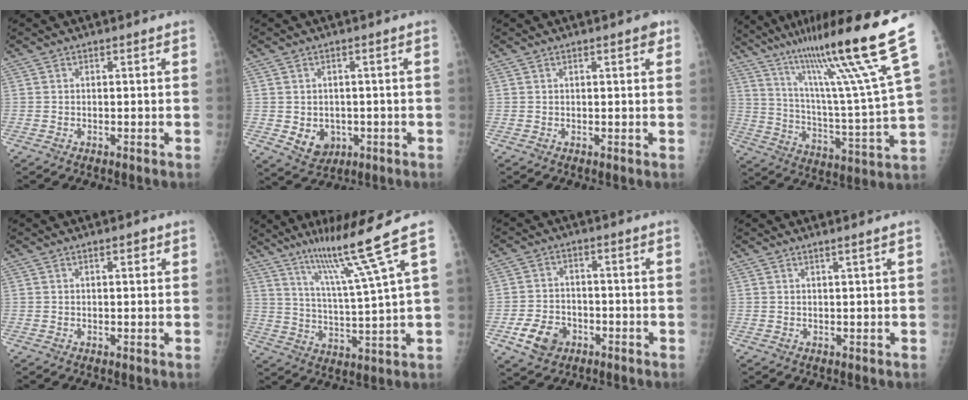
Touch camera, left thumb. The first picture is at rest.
{"total": 5.7, "force": [-1.0, 4.8, 2.9], "torque": [-0.021, 0.000, -0.001]}
{"total": 2.0, "force": [1.1, 0.8, 1.5], "torque": [-0.011, 0.000, 0.011]}
{"total": 24.4, "force": [15.9, -0.1, 18.5], "torque": [-0.281, -0.080, 0.258]}
{"total": 1.5, "force": [0.8, 0.8, 1.1], "torque": [-0.008, -0.001, 0.009]}
{"total": 11.9, "force": [7.8, -2.1, 8.7], "torque": [-0.143, -0.051, 0.139]}
{"total": 7.4, "force": [-3.3, 5.6, 3.5], "torque": [-0.049, 0.014, -0.055]}
{"total": 1.3, "force": [0.8, -0.5, 0.9], "torque": [-0.028, -0.010, 0.020]}